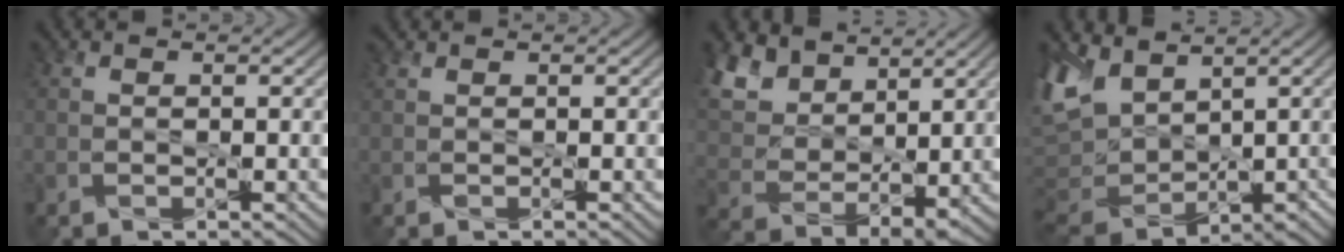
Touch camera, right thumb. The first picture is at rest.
{"total": 0.6, "force": [0.5, -0.1, 0.2], "torque": [-0.007, 0.006, 0.009]}
{"total": 11.1, "force": [7.2, 6.3, 5.6], "torque": [-0.164, 0.015, 0.141]}
{"total": 10.8, "force": [4.4, 6.6, 7.3], "torque": [-0.210, -0.002, 0.086]}